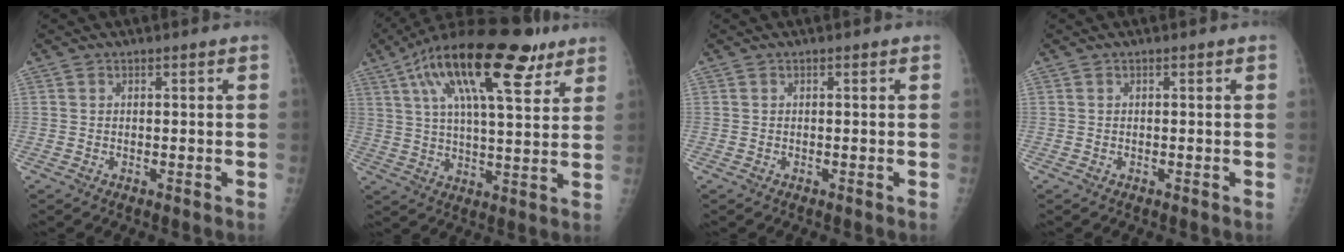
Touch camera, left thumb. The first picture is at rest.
{"total": 21.5, "force": [11.7, 7.2, 16.6], "torque": [-0.265, -0.013, 0.191]}
{"total": 0.0}
{"total": 0.0}